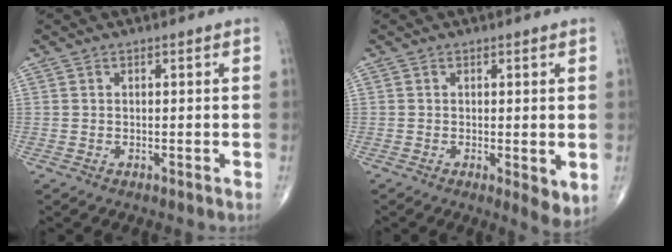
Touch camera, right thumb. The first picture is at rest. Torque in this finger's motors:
{"motor_torque": [-0.44, 0.00, -0.29, -0.27, 0.01]}